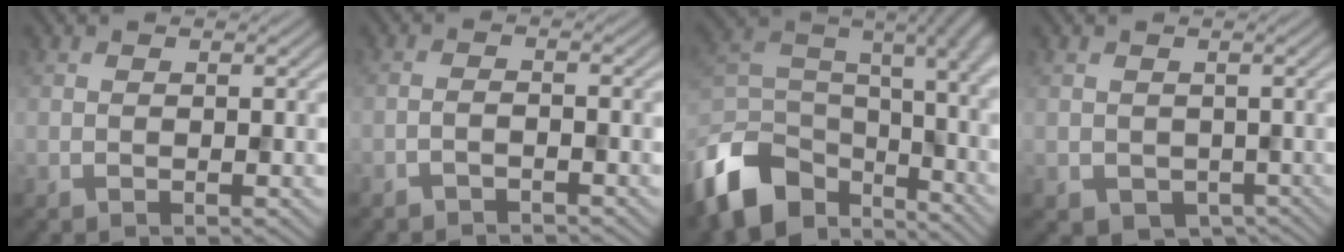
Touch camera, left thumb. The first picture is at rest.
{"total": 1.3, "force": [-1.3, 0.2, 0.4], "torque": [0.005, 0.006, -0.027]}
{"total": 13.9, "force": [-9.2, 7.8, 6.9], "torque": [-0.186, -0.017, -0.156]}
{"total": 2.1, "force": [-0.5, 2.0, 0.5], "torque": [-0.016, -0.021, 0.001]}